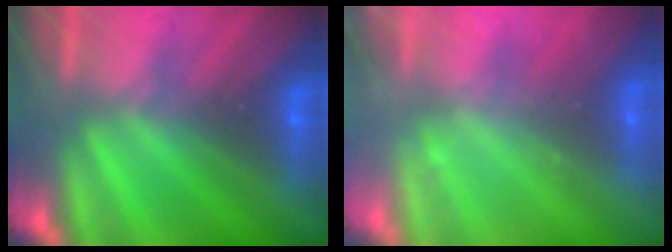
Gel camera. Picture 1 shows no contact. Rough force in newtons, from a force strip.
{"total": 2.2}